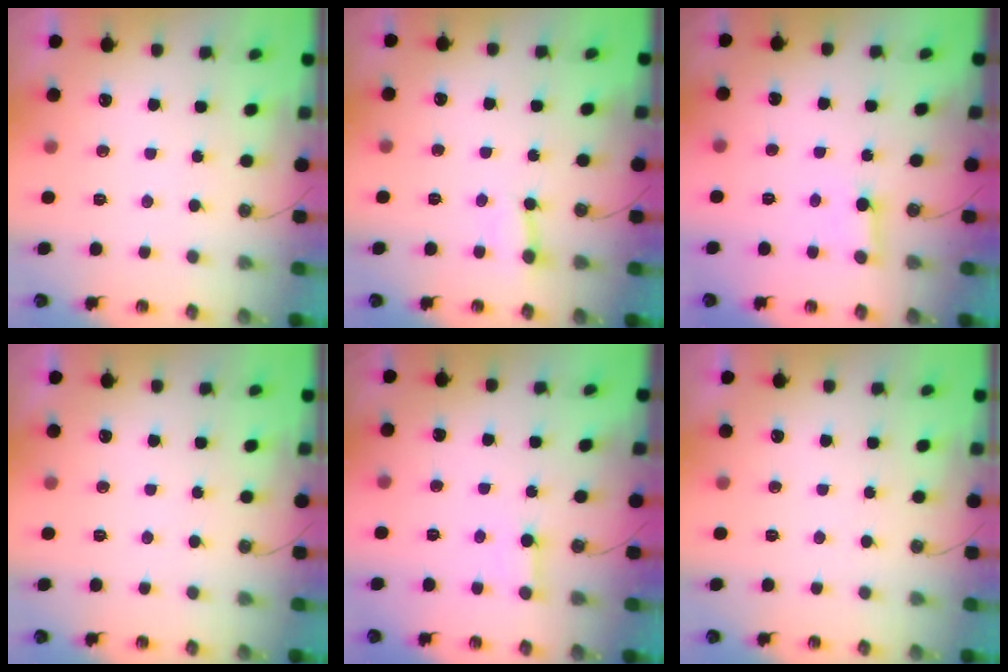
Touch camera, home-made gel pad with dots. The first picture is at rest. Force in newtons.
{"total": 2.6, "press": 2.6, "slide": 0.1}
{"total": 2.5, "press": 2.5, "slide": 0.2}
{"total": 0.0}
{"total": 2.3, "press": 2.3, "slide": 0.2}
{"total": 0.0}